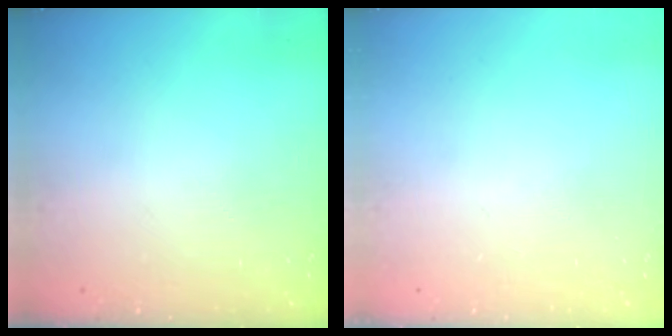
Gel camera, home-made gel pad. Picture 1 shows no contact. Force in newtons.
{"total": 0.0}